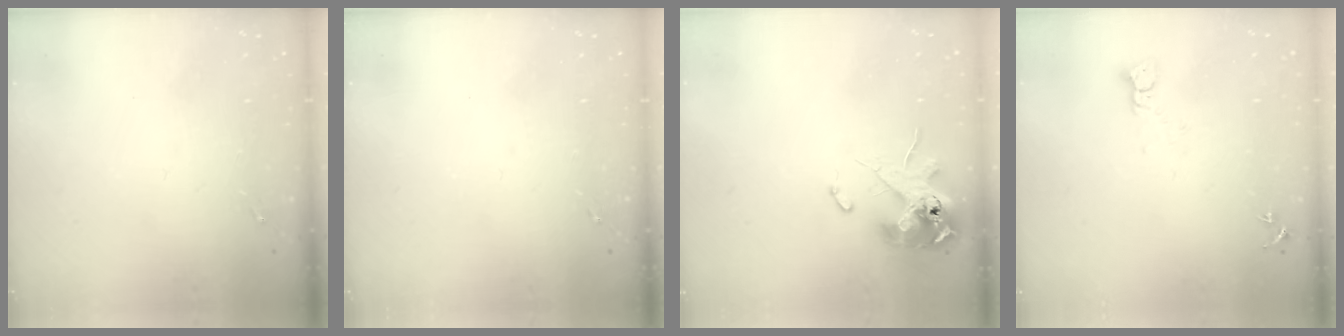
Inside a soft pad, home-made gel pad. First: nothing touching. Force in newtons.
{"total": 0.0}
{"total": 11.6, "press": 11.4, "slide": 2.1}
{"total": 3.2, "press": 3.2, "slide": 0.4}